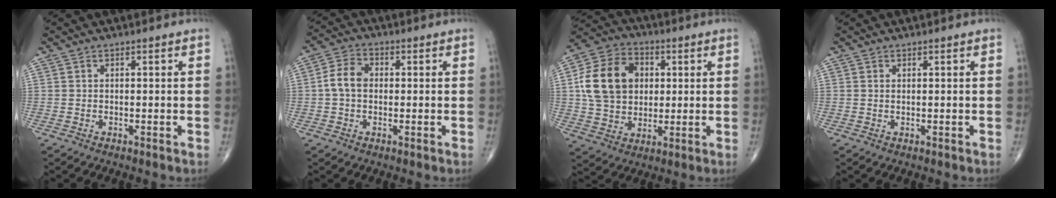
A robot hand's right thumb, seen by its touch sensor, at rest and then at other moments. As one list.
[{"total": 5.4, "force": [0.0, 3.9, 3.8], "torque": [-0.071, 0.018, -0.009]}, {"total": 15.8, "force": [2.6, 12.3, 9.6], "torque": [-0.152, 0.012, 0.044]}, {"total": 0.0}]